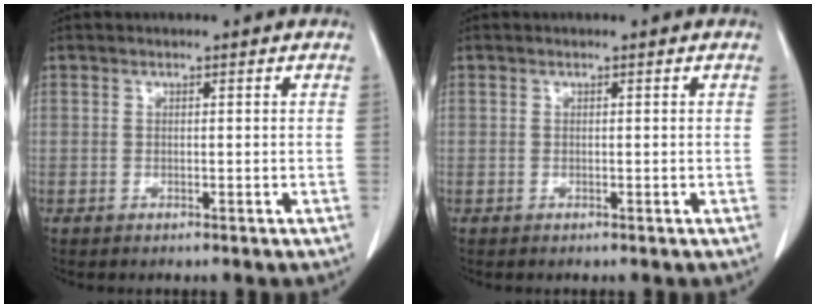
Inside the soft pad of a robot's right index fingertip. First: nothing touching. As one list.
[{"total": 0.0}]